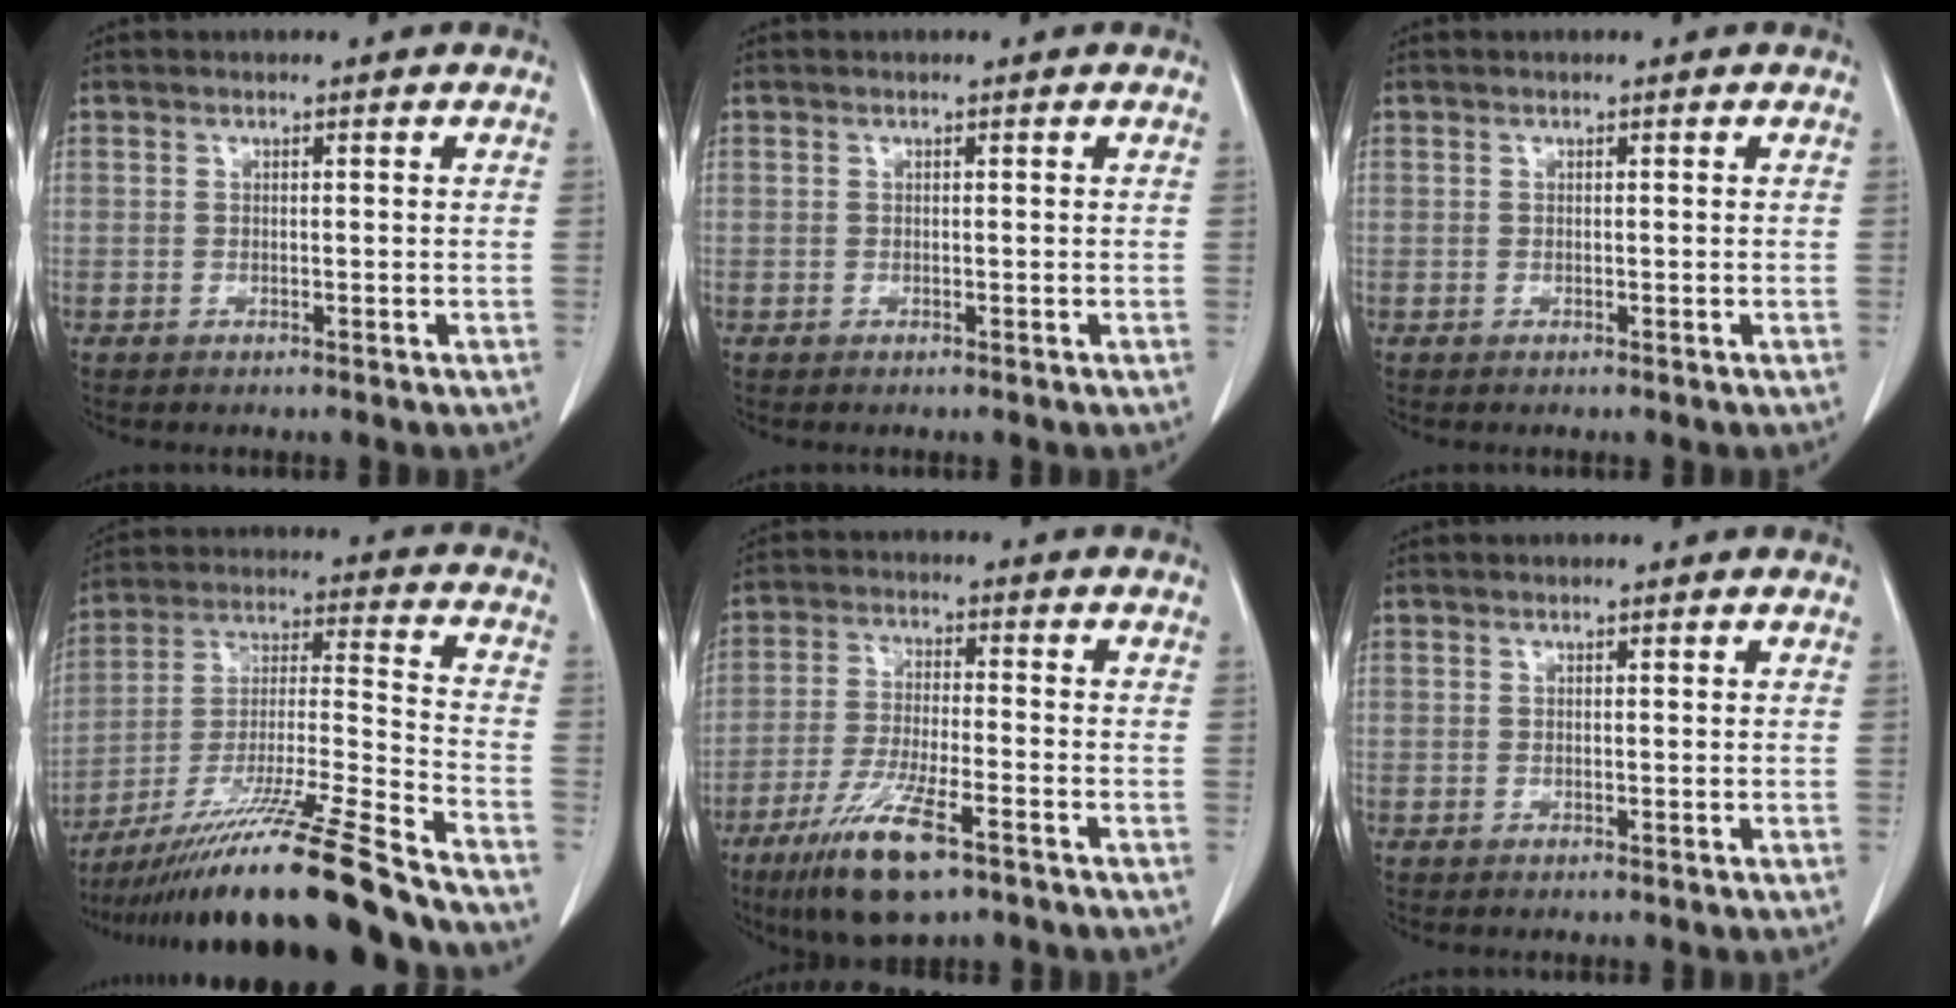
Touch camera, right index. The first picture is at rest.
{"total": 0.0}
{"total": 0.0}
{"total": 24.4, "force": [-19.8, -0.9, 14.3], "torque": [-0.228, -0.030, -0.344]}
{"total": 11.3, "force": [-6.9, 2.0, 8.7], "torque": [-0.172, -0.025, -0.121]}
{"total": 0.0}